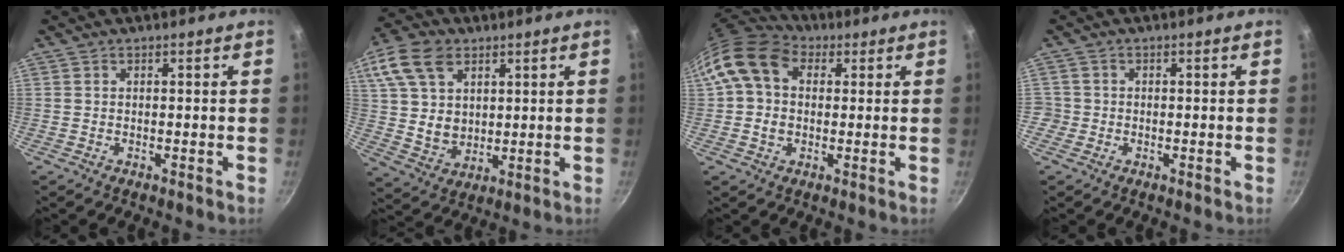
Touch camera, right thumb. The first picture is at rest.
{"total": 17.6, "force": [7.7, 12.6, 9.7], "torque": [-0.199, 0.000, 0.154]}
{"total": 12.9, "force": [2.9, 9.8, 7.9], "torque": [-0.142, 0.019, 0.036]}
{"total": 1.8, "force": [-0.6, 1.7, 0.1], "torque": [0.008, 0.011, -0.009]}